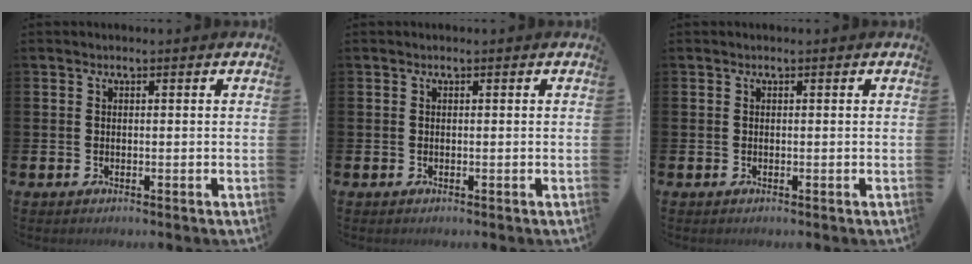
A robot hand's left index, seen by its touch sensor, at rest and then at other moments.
{"total": 0.0}
{"total": 0.0}